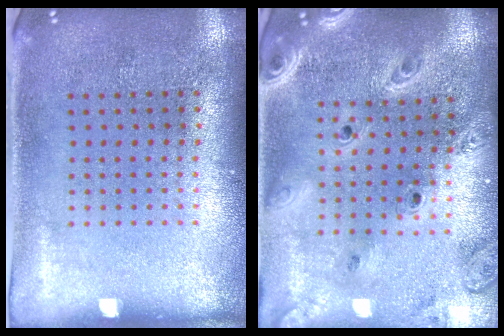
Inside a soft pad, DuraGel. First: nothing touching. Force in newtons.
{"total": 3.0, "press": 2.5, "slide": 1.6}